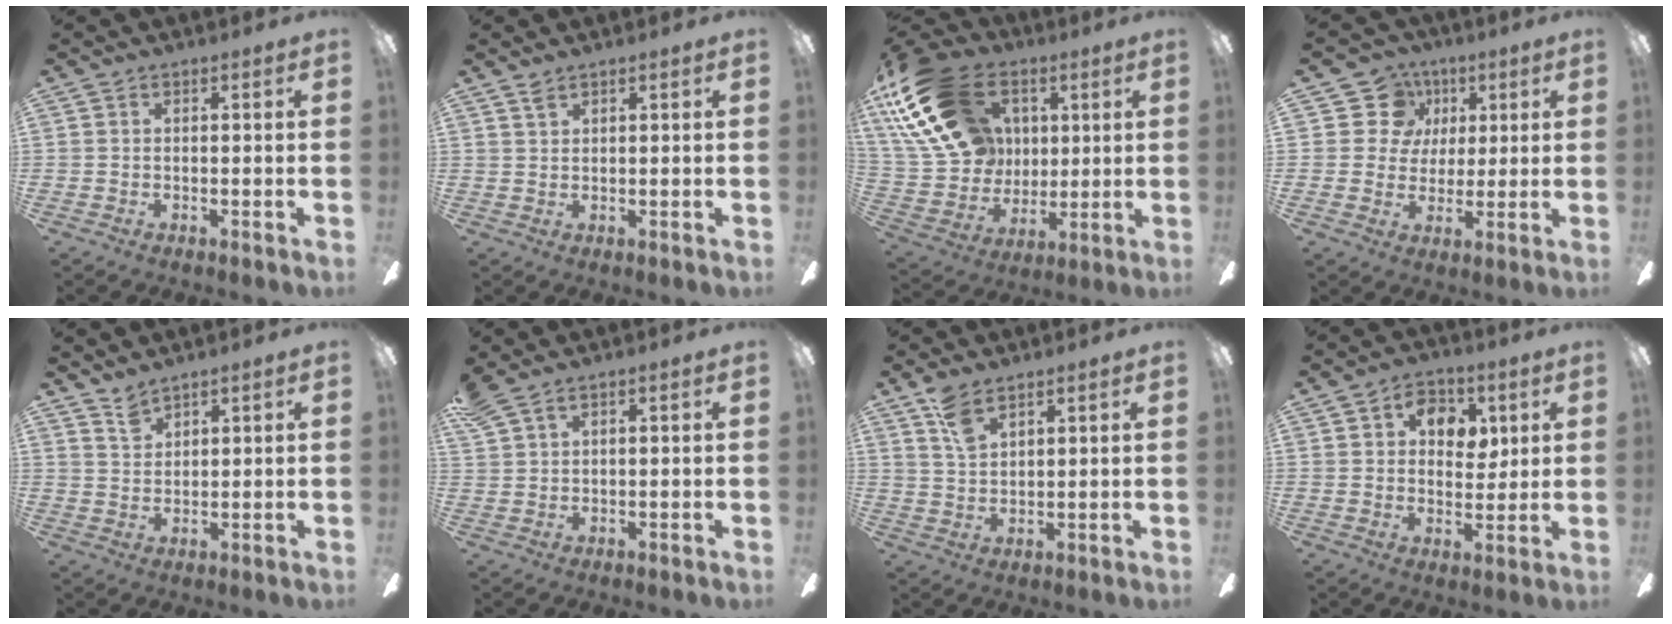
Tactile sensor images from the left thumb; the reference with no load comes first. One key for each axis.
{"total": 1.6, "fx": 1.4, "fy": 0.5, "fz": 0.6, "tx": -0.014, "ty": -0.001, "tz": 0.027}
{"total": 25.1, "fx": 10.1, "fy": 18.0, "fz": 14.2, "tx": -0.287, "ty": -0.017, "tz": 0.192}
{"total": 9.7, "fx": 3.0, "fy": 9.0, "fz": 2.0, "tx": -0.037, "ty": -0.003, "tz": 0.057}
{"total": 3.6, "fx": 3.2, "fy": 1.1, "fz": 1.1, "tx": -0.028, "ty": -0.012, "tz": 0.062}
{"total": 3.2, "fx": 2.2, "fy": 1.3, "fz": 1.9, "tx": -0.043, "ty": -0.002, "tz": 0.043}
{"total": 6.0, "fx": 4.4, "fy": 2.5, "fz": 3.3, "tx": -0.067, "ty": -0.014, "tz": 0.082}
{"total": 7.8, "fx": 3.2, "fy": 5.7, "fz": 4.3, "tx": -0.050, "ty": 0.000, "tz": 0.050}